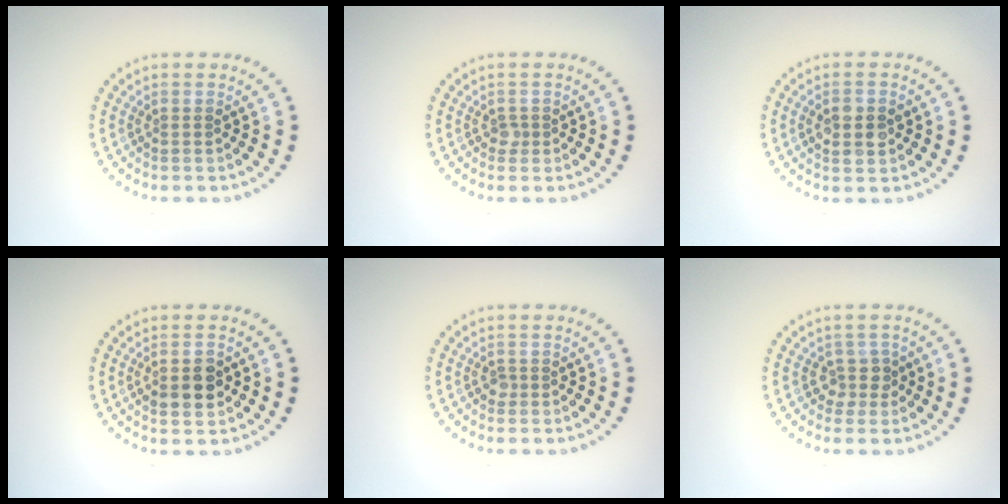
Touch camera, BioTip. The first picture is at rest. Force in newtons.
{"total": 0.7, "press": 0.6, "slide": 0.5}
{"total": 2.9, "press": 2.9, "slide": 0.1}
{"total": 2.9, "press": 2.9, "slide": 0.2}
{"total": 0.8, "press": 0.6, "slide": 0.5}
{"total": 1.9, "press": 1.4, "slide": 1.3}